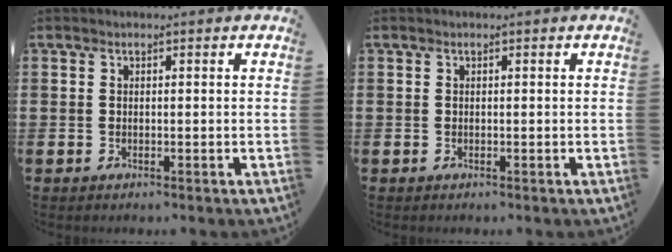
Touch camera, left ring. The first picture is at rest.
{"total": 0.0}